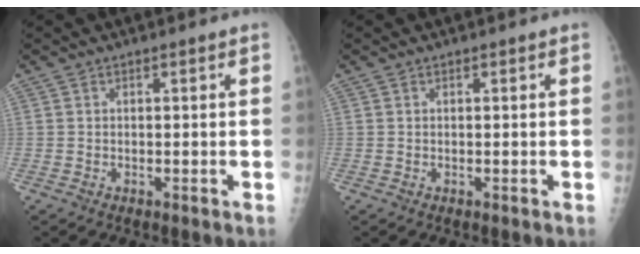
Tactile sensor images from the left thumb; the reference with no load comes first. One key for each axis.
{"total": 0.0}